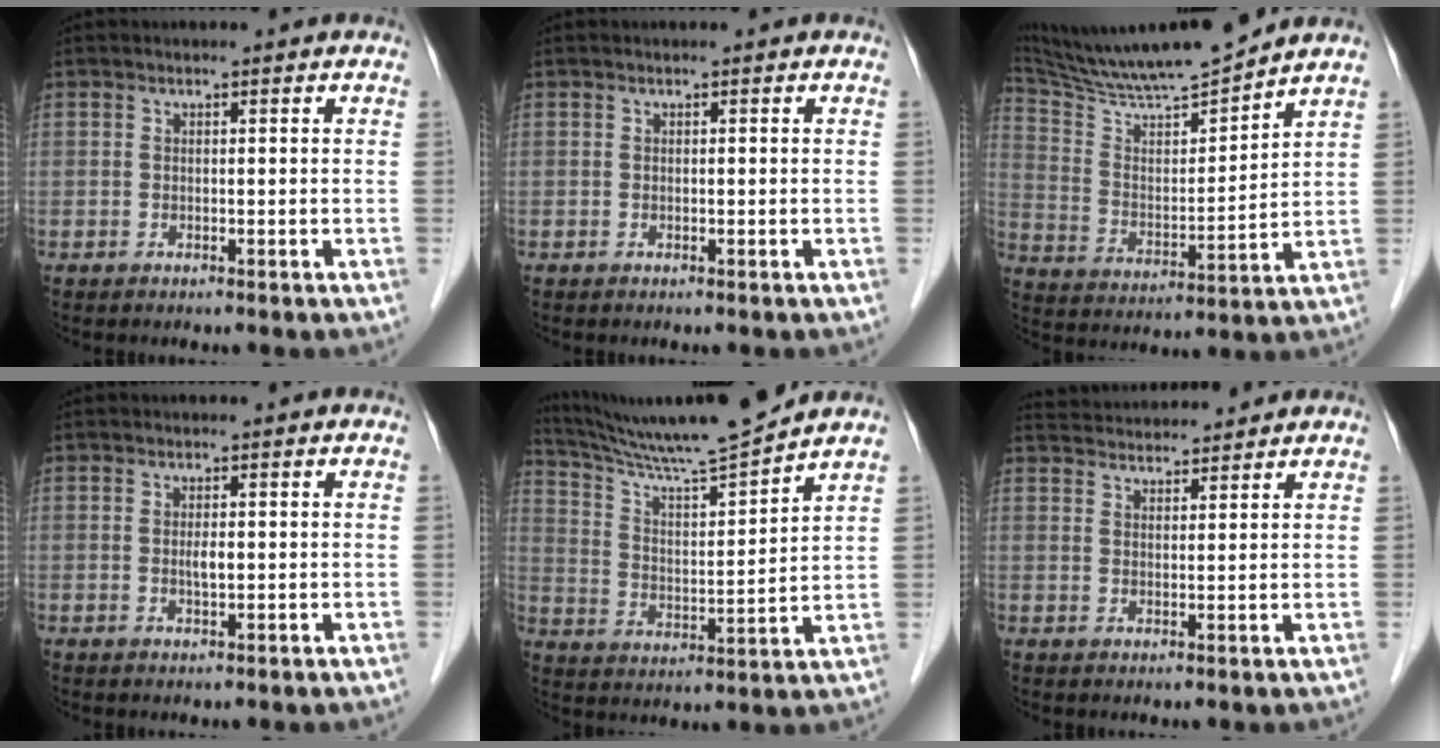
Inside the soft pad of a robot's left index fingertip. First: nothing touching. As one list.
[{"total": 0.0}, {"total": 14.4, "force": [13.5, -0.8, 4.9], "torque": [-0.098, 0.002, 0.244]}, {"total": 1.5, "force": [0.0, 0.4, 1.4], "torque": [-0.027, 0.000, -0.001]}, {"total": 14.4, "force": [13.1, -1.8, 5.5], "torque": [-0.106, -0.006, 0.224]}, {"total": 8.0, "force": [7.9, 0.7, 1.4], "torque": [-0.028, 0.033, 0.121]}]